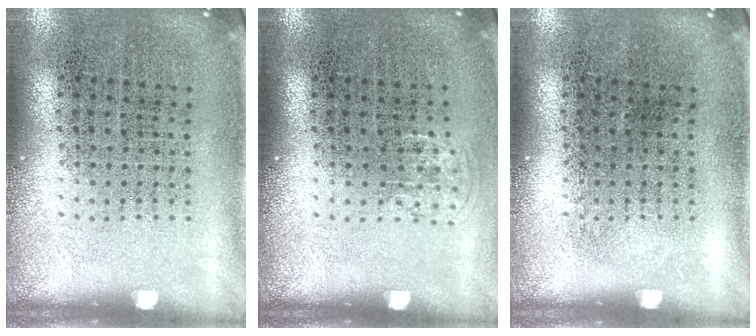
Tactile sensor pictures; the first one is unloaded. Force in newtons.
{"total": 0.7, "press": 0.5, "slide": 0.4}
{"total": 0.0}